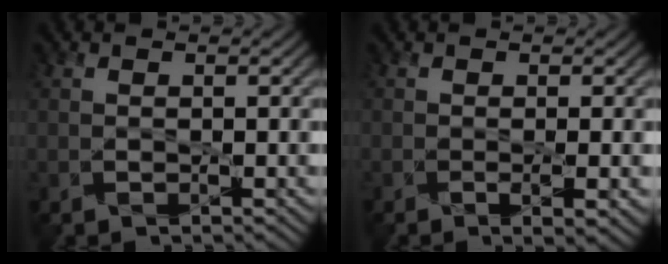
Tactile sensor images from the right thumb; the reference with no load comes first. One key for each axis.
{"total": 2.7, "fx": -0.9, "fy": 0.8, "fz": 2.4, "tx": -0.043, "ty": -0.011, "tz": -0.010}